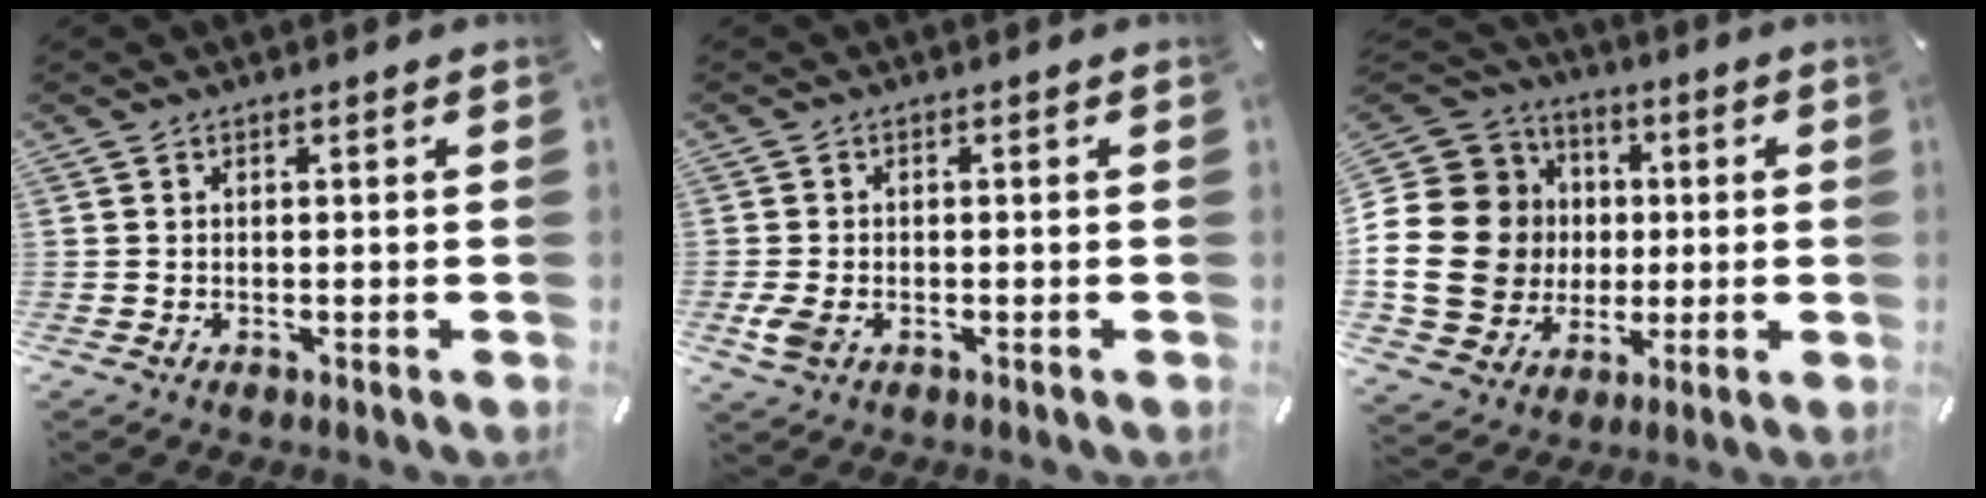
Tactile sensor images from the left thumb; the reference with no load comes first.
{"total": 3.6, "force": [-1.1, 2.3, 2.6], "torque": [-0.070, -0.006, -0.025]}
{"total": 20.7, "force": [-0.7, 18.6, 9.2], "torque": [-0.179, 0.001, 0.012]}